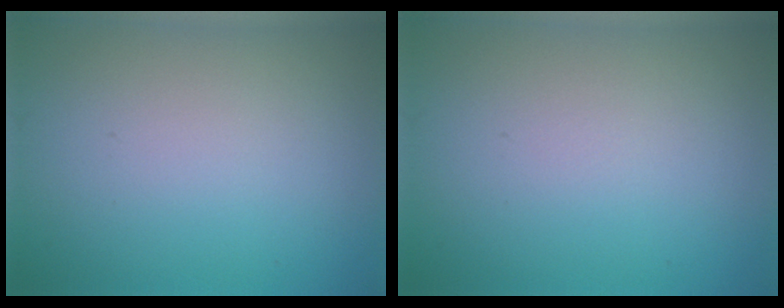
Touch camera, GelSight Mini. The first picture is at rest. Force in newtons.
{"total": 0.0}